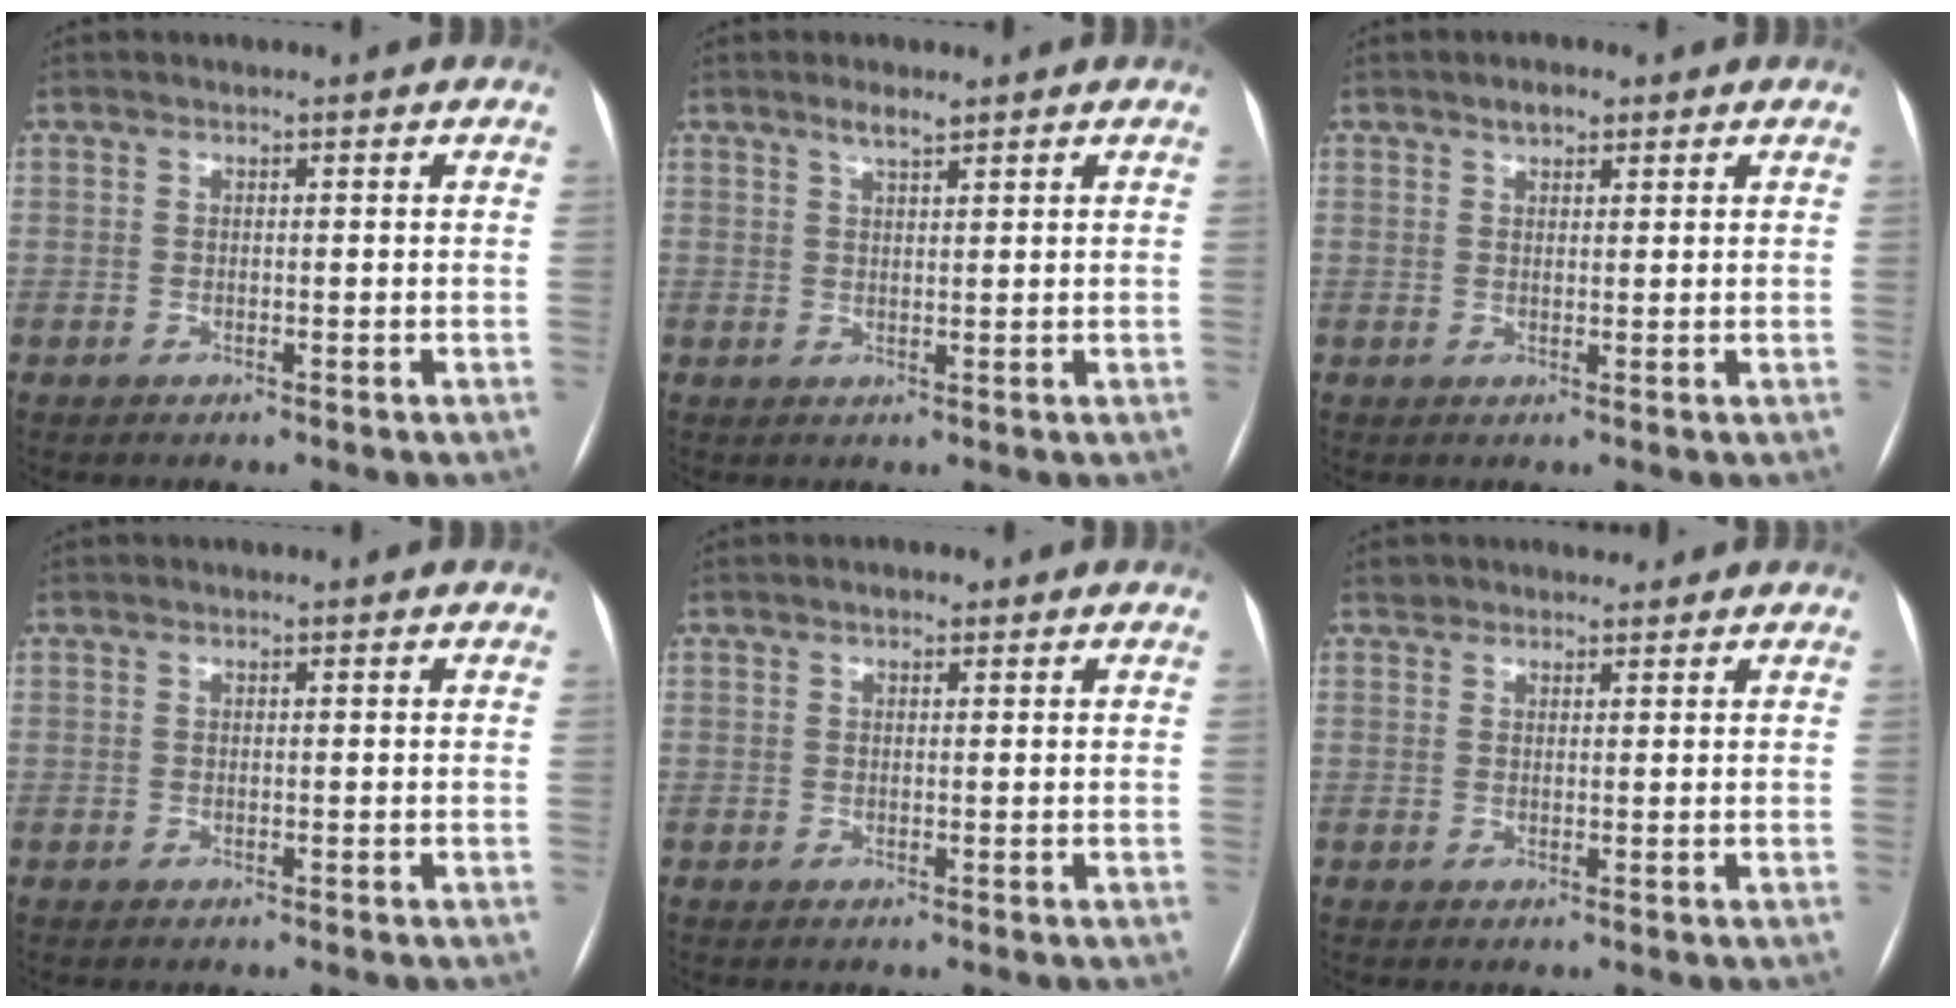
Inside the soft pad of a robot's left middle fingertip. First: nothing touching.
{"total": 2.2, "force": [1.8, 0.3, 1.3], "torque": [-0.030, 0.003, 0.033]}
{"total": 2.3, "force": [1.6, 1.0, 1.3], "torque": [-0.023, 0.006, 0.026]}
{"total": 0.0}
{"total": 1.2, "force": [0.8, 0.5, 0.7], "torque": [-0.016, 0.006, 0.012]}
{"total": 2.1, "force": [1.8, 1.0, -0.1], "torque": [0.004, 0.015, 0.027]}